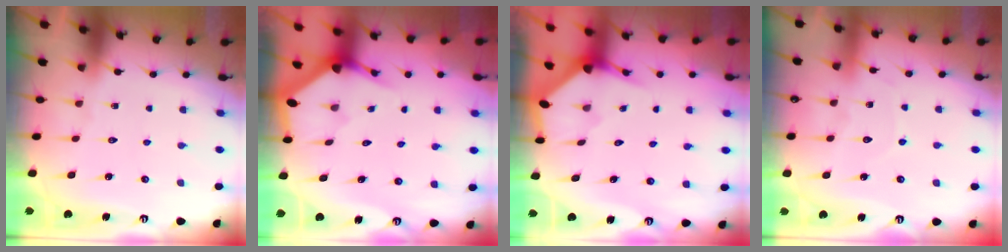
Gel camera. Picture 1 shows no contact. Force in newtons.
{"total": 3.0, "press": 3.0, "slide": 0.1}
{"total": 2.8, "press": 2.8, "slide": 0.3}
{"total": 5.7, "press": 5.6, "slide": 0.8}